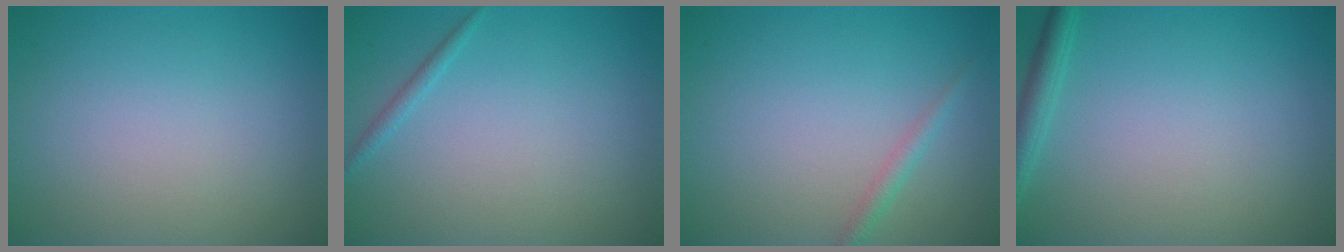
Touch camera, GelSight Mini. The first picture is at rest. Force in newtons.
{"total": 0.8, "press": 0.8, "slide": 0.0}
{"total": 1.2, "press": 1.2, "slide": 0.0}
{"total": 1.9, "press": 1.9, "slide": 0.1}